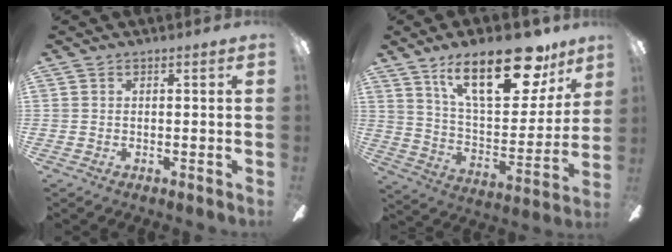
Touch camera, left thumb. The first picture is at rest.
{"total": 26.5, "force": [15.9, 10.7, 18.2], "torque": [-0.280, -0.082, 0.271]}